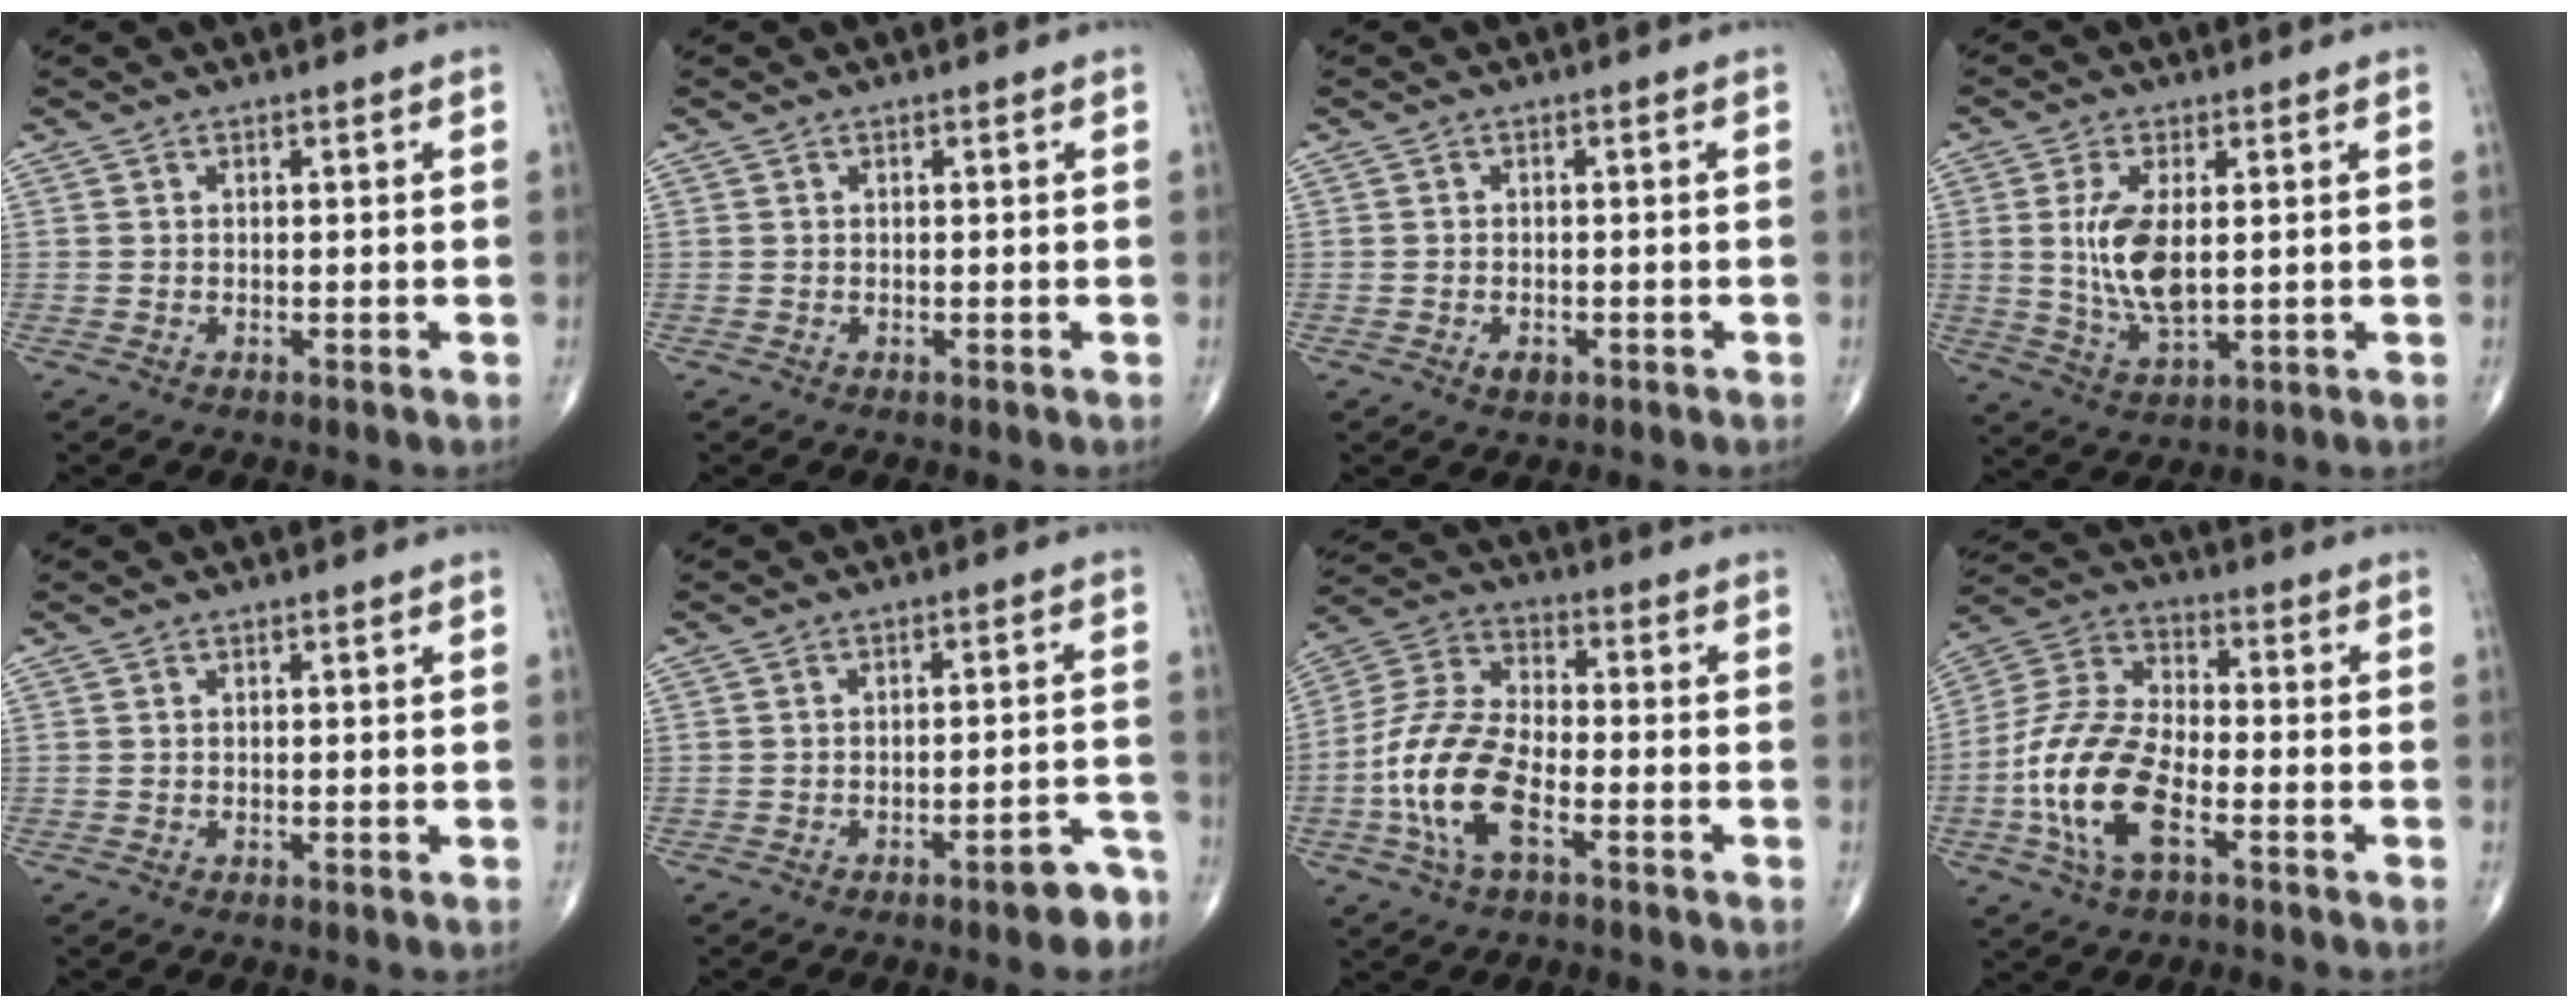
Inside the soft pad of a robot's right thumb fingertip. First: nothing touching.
{"total": 0.0}
{"total": 1.7, "force": [-0.8, 1.0, 1.2], "torque": [-0.016, 0.001, -0.012]}
{"total": 9.6, "force": [1.1, 4.2, 8.6], "torque": [-0.173, -0.016, 0.031]}
{"total": 0.0}
{"total": 5.5, "force": [-4.0, 1.5, 3.6], "torque": [-0.027, 0.039, -0.045]}
{"total": 14.3, "force": [-4.9, 6.6, 11.7], "torque": [-0.248, 0.028, -0.098]}
{"total": 15.8, "force": [-5.3, 7.3, 12.9], "torque": [-0.273, 0.025, -0.105]}